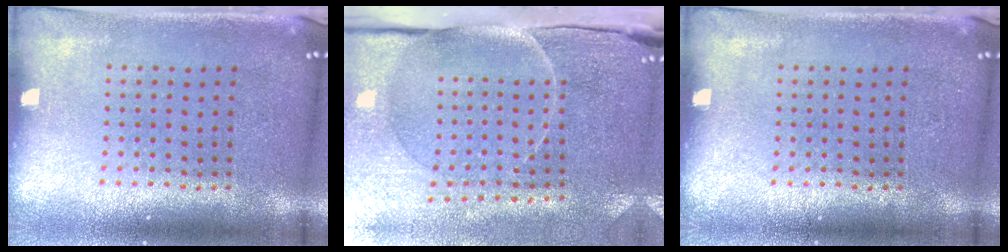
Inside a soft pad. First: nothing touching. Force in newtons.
{"total": 4.0, "press": 3.6, "slide": 1.7}
{"total": 0.0}